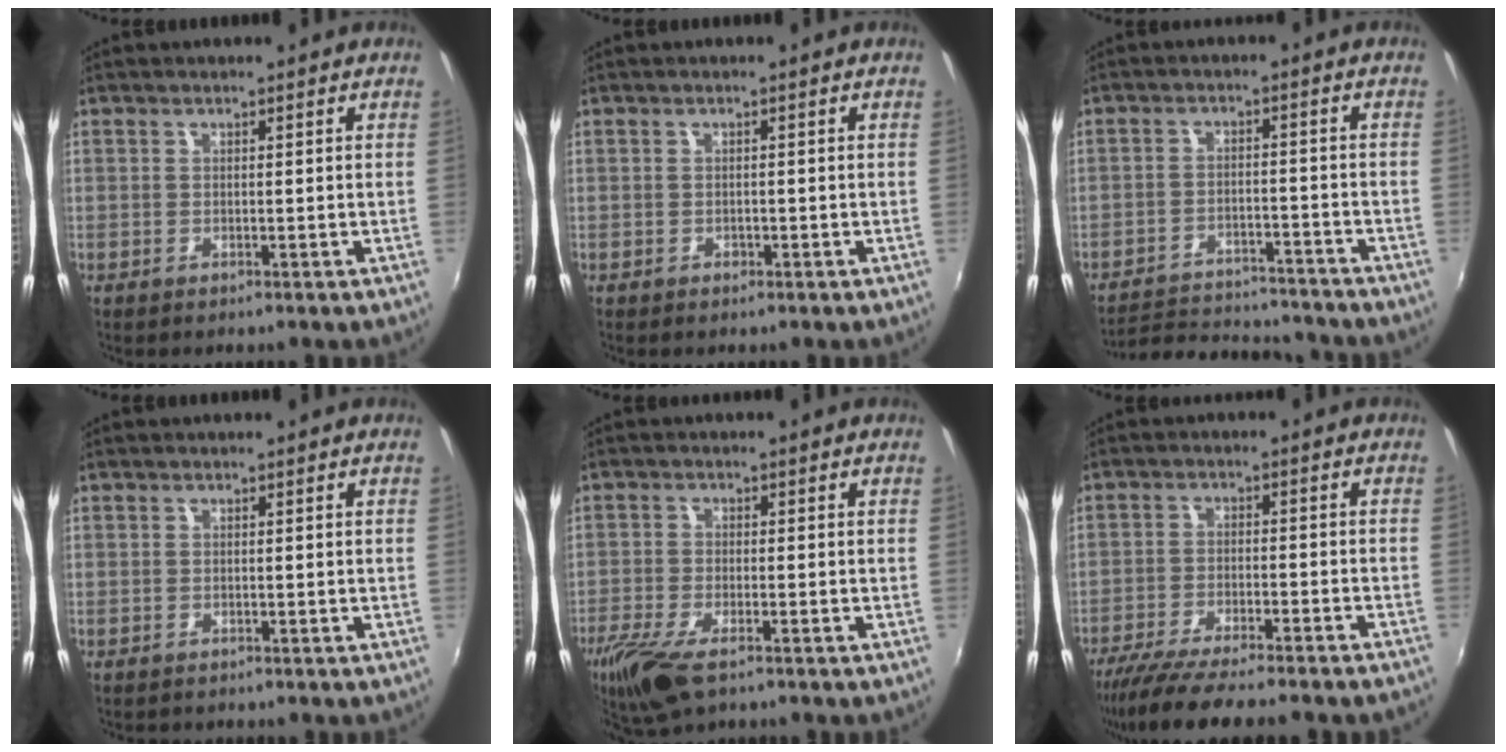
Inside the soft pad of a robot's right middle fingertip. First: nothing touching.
{"total": 0.8, "force": [-0.5, 0.7, 0.2], "torque": [-0.002, -0.002, -0.007]}
{"total": 15.7, "force": [-14.5, 3.5, 5.0], "torque": [-0.115, 0.000, -0.205]}
{"total": 0.5, "force": [-0.3, 0.4, -0.1], "torque": [0.002, -0.001, -0.006]}
{"total": 10.0, "force": [-6.6, 3.3, 6.8], "torque": [-0.164, -0.036, -0.126]}
{"total": 14.7, "force": [-12.7, 1.2, 7.3], "torque": [-0.145, -0.039, -0.195]}